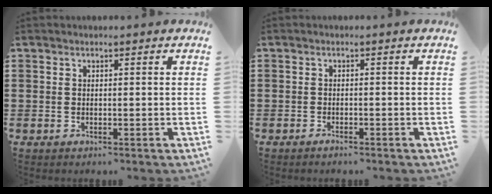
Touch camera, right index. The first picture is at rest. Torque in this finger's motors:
{"motor_torque": [0.64, 1.49, -0.38, -0.06]}